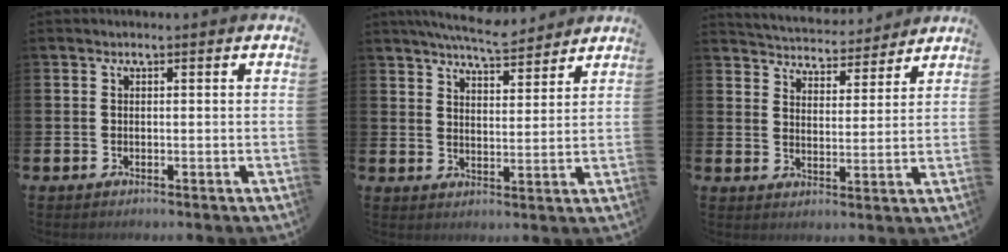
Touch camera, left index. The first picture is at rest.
{"total": 6.6, "force": [6.5, 0.7, 1.3], "torque": [-0.028, -0.035, 0.114]}
{"total": 5.0, "force": [4.9, 0.9, -0.2], "torque": [-0.010, -0.041, 0.084]}